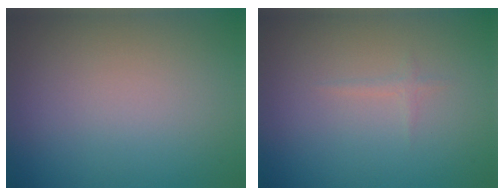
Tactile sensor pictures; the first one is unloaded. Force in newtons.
{"total": 0.6, "press": 0.6, "slide": 0.0}